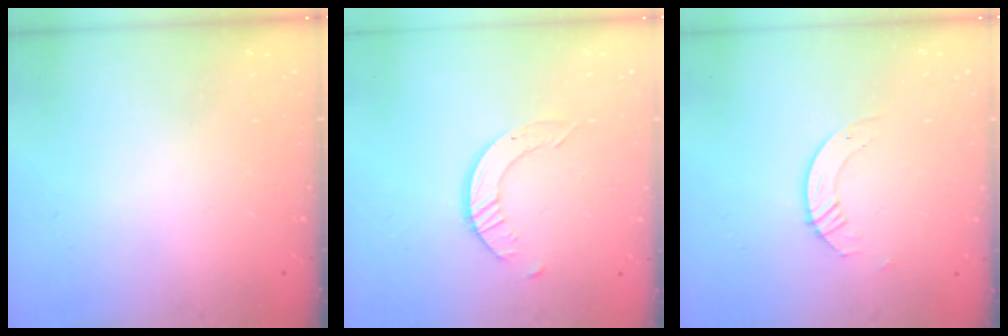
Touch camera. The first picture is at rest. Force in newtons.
{"total": 2.4, "press": 2.4, "slide": 0.3}
{"total": 2.8, "press": 2.8, "slide": 0.2}